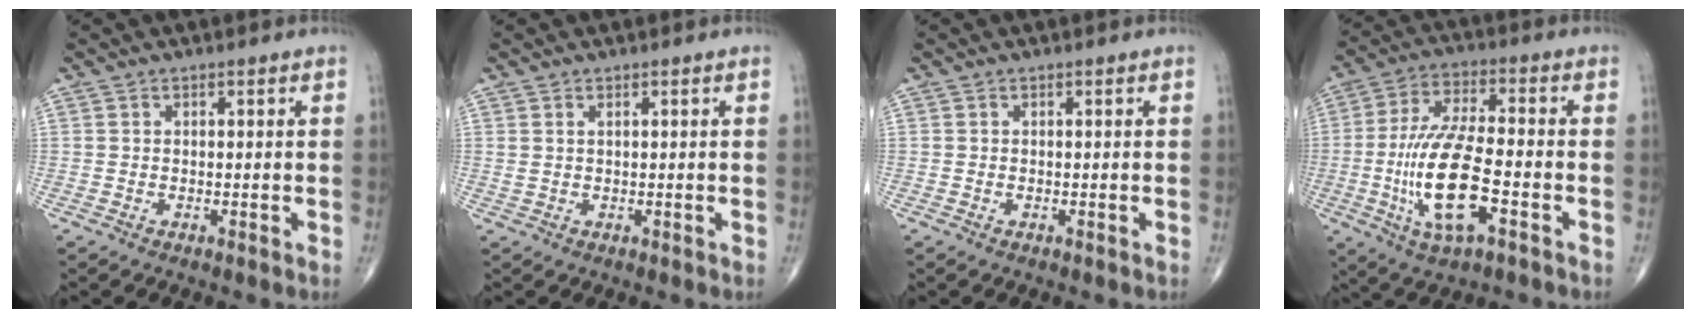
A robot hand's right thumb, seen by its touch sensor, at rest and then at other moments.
{"total": 1.1, "force": [0.6, 0.2, 0.8], "torque": [-0.026, 0.006, 0.017]}
{"total": 0.0}
{"total": 15.6, "force": [-4.2, 5.2, 14.1], "torque": [-0.289, 0.017, -0.075]}